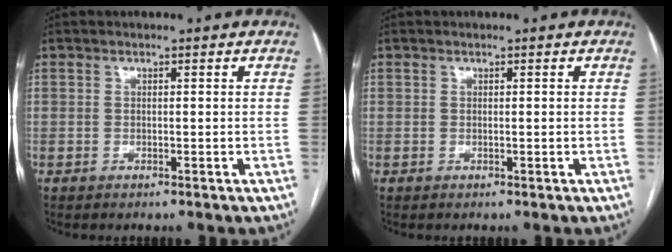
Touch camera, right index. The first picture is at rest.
{"total": 0.0}